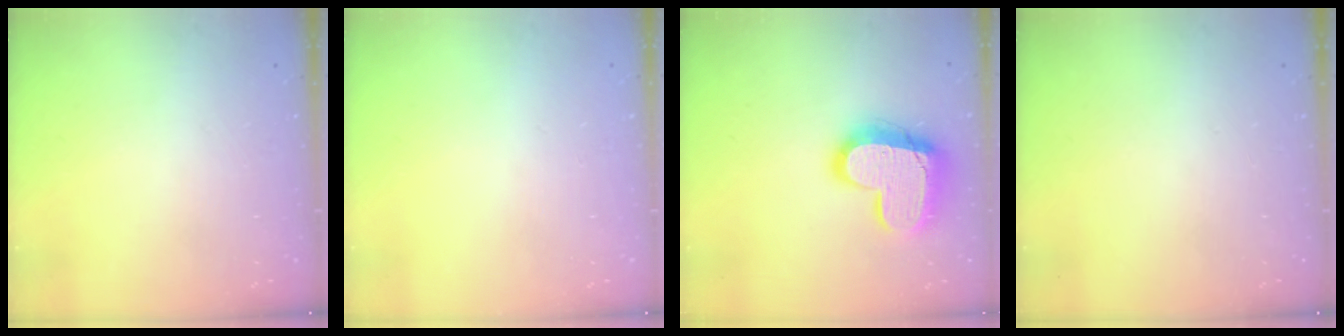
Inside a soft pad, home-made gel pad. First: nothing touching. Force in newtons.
{"total": 0.5, "press": 0.5, "slide": 0.1}
{"total": 18.2, "press": 18.2, "slide": 1.4}
{"total": 0.0}